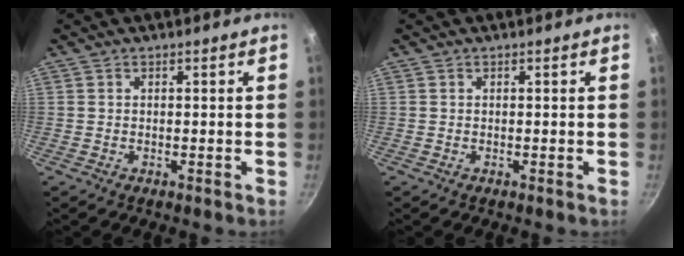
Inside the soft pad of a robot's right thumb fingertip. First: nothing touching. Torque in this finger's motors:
{"motor_torque": [-0.14, -0.02, 0.44, 0.09, 0.05]}